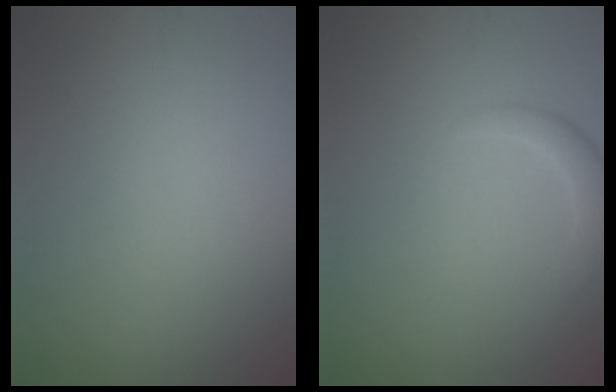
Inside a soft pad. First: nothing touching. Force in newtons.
{"total": 1.9, "press": 1.9, "slide": 0.1}